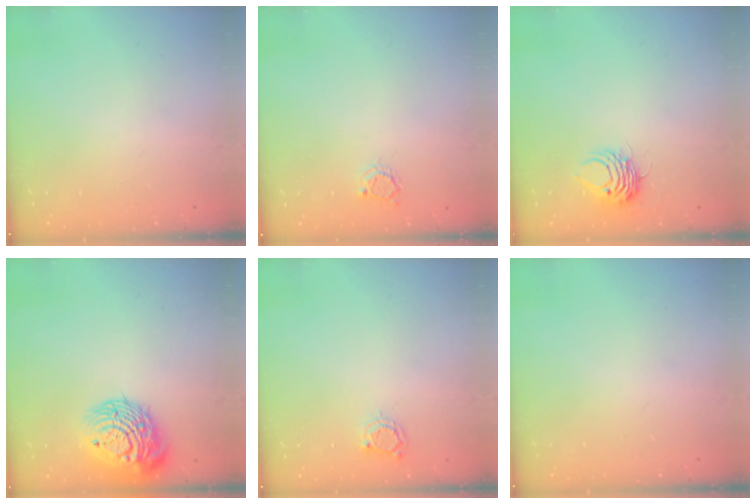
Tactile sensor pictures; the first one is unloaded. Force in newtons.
{"total": 2.8, "press": 2.8, "slide": 0.3}
{"total": 7.4, "press": 7.4, "slide": 0.3}
{"total": 16.1, "press": 15.9, "slide": 2.6}
{"total": 3.6, "press": 3.5, "slide": 0.4}
{"total": 0.0}